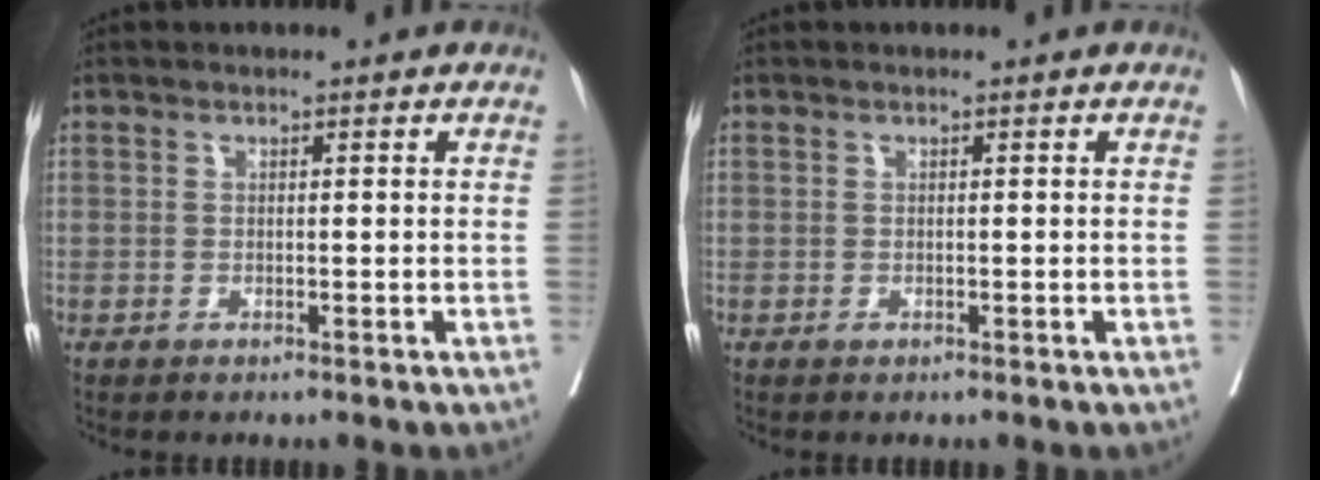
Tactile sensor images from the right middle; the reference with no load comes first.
{"total": 0.0}